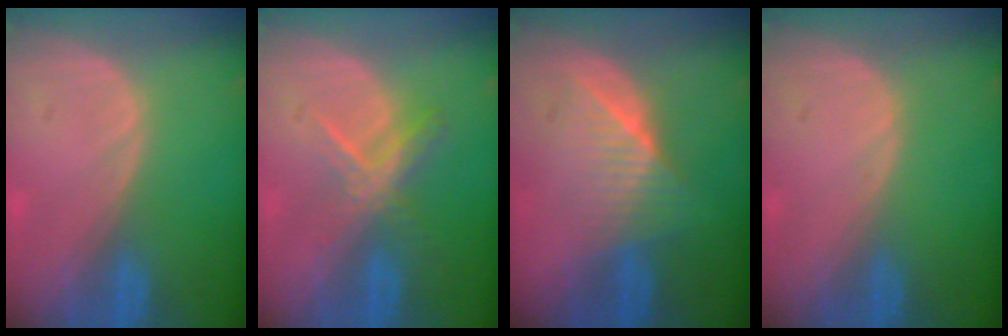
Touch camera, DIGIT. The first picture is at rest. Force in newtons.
{"total": 5.7, "press": 5.0, "slide": 2.7}
{"total": 6.4, "press": 6.1, "slide": 2.2}
{"total": 0.0}